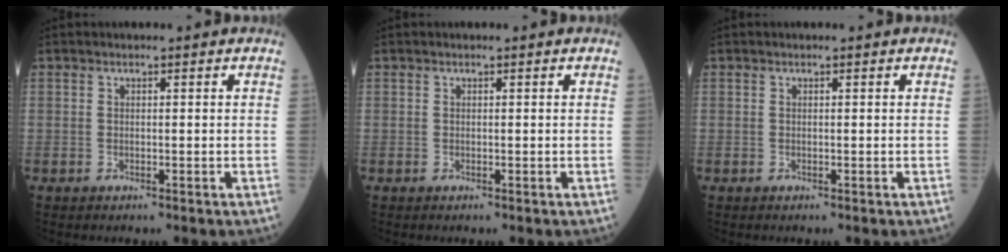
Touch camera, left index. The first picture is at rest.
{"total": 0.0}
{"total": 0.0}